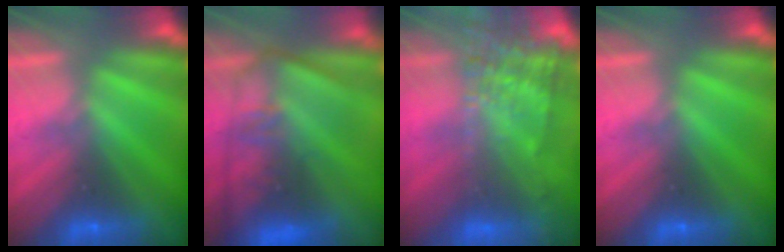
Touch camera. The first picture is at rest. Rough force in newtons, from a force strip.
{"total": 7.1}
{"total": 6.1}
{"total": 0.0}